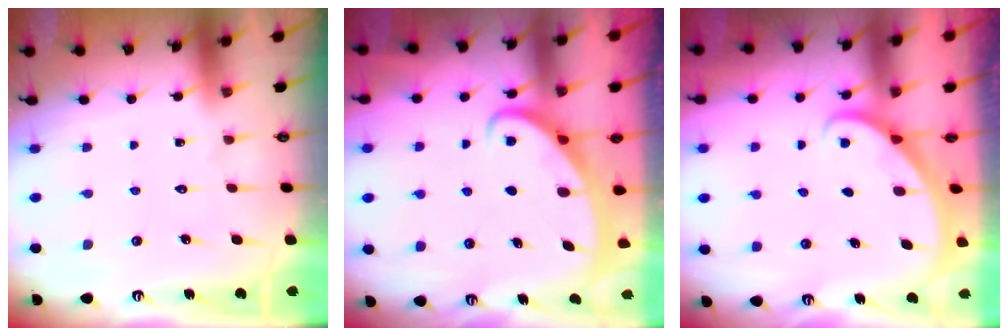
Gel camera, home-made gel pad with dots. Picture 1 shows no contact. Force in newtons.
{"total": 2.3, "press": 2.3, "slide": 0.3}
{"total": 2.0, "press": 2.0, "slide": 0.1}